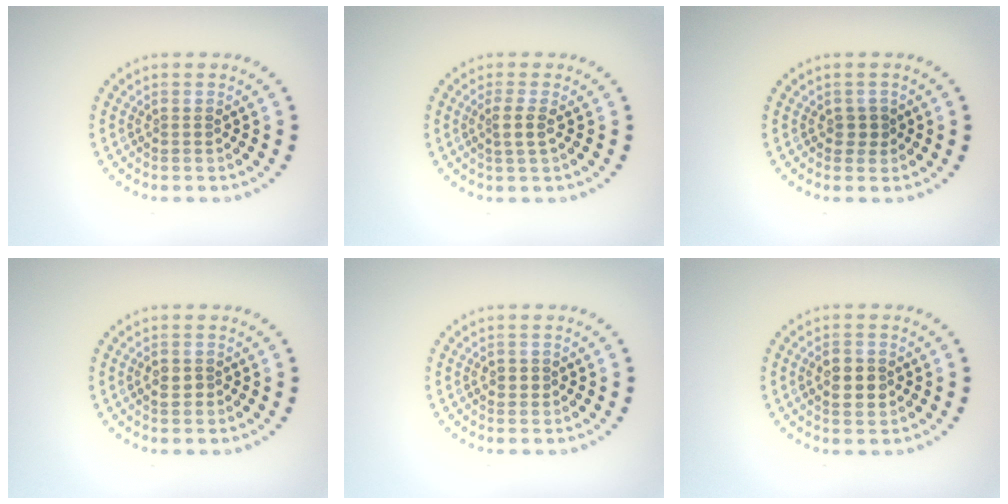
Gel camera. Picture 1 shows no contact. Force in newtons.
{"total": 1.5, "press": 1.2, "slide": 0.9}
{"total": 1.2, "press": 1.1, "slide": 0.4}
{"total": 1.2, "press": 1.2, "slide": 0.4}
{"total": 1.0, "press": 1.0, "slide": 0.3}
{"total": 2.9, "press": 2.9, "slide": 0.1}